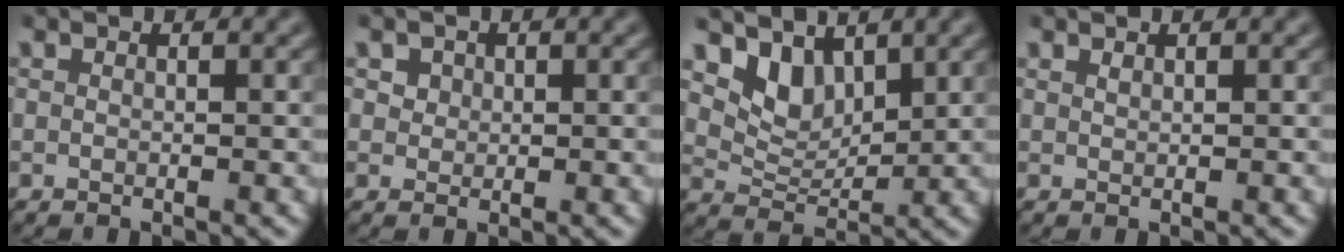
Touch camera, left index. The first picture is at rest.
{"total": 2.7, "force": [1.1, 2.1, 1.2], "torque": [-0.034, 0.009, 0.015]}
{"total": 3.0, "force": [1.9, 1.8, 1.4], "torque": [-0.034, -0.014, 0.036]}
{"total": 0.0}